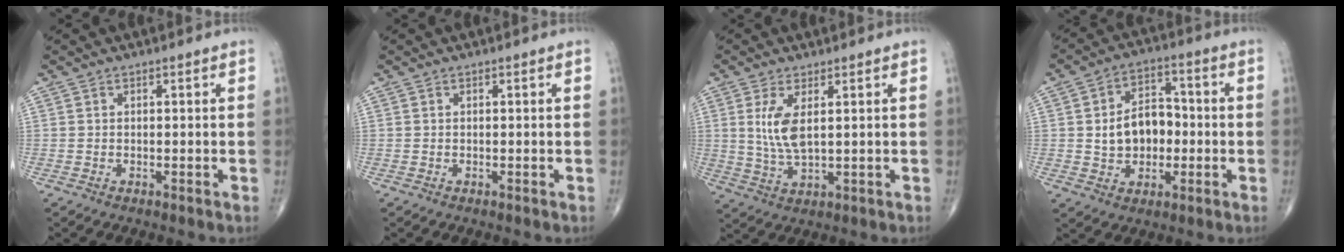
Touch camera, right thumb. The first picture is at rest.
{"total": 0.0}
{"total": 6.4, "force": [1.6, 2.4, 5.7], "torque": [-0.124, -0.014, 0.042]}
{"total": 10.4, "force": [-0.5, 7.5, 7.2], "torque": [-0.087, 0.023, -0.009]}